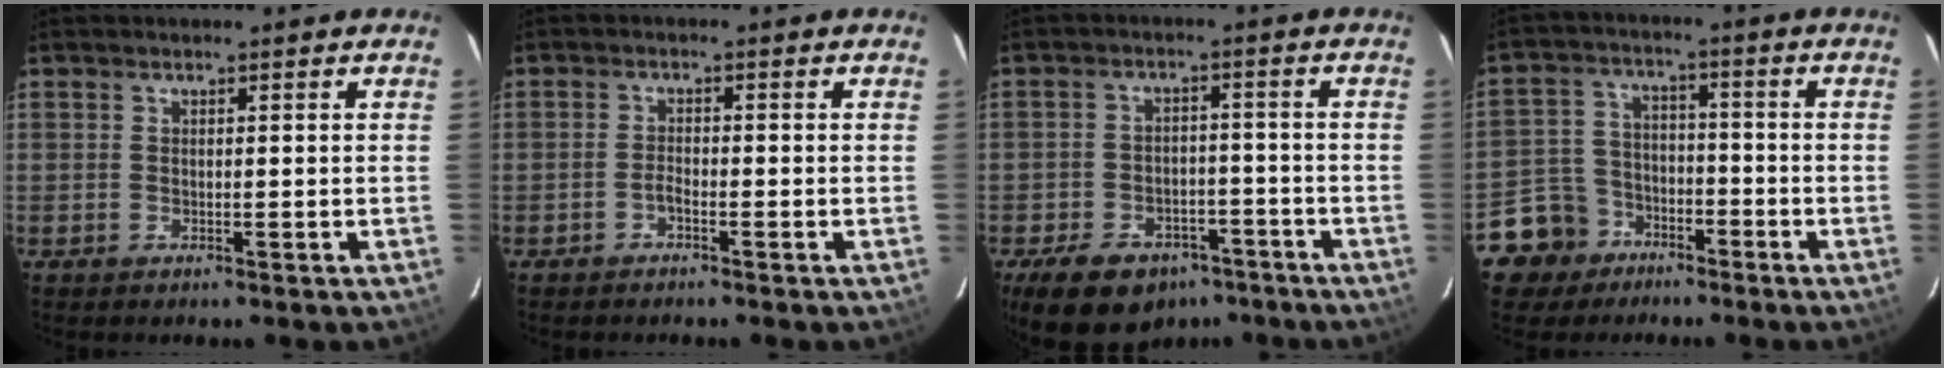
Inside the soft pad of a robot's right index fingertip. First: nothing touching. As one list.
[{"total": 1.3, "force": [-1.1, 0.2, 0.7], "torque": [-0.017, 0.004, -0.024]}, {"total": 15.1, "force": [-10.1, 9.1, 6.6], "torque": [-0.154, 0.012, -0.134]}, {"total": 9.0, "force": [-5.6, 7.0, 1.1], "torque": [-0.047, 0.028, -0.090]}]